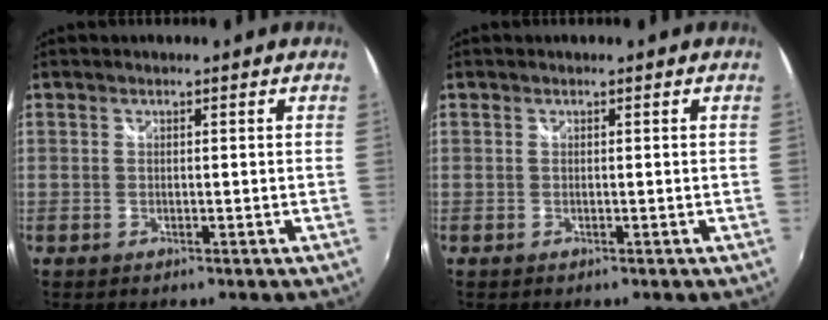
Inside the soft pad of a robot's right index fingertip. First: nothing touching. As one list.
[{"total": 0.0}]